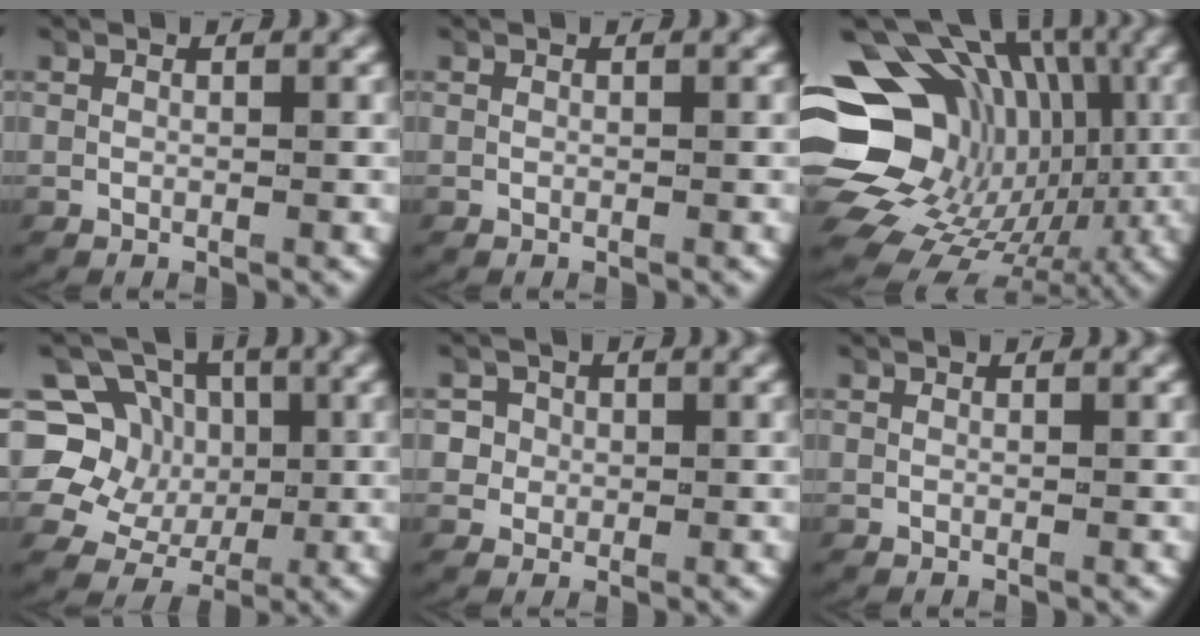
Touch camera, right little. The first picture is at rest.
{"total": 0.0}
{"total": 19.8, "force": [-0.2, 16.0, 11.7], "torque": [-0.226, -0.056, 0.010]}
{"total": 11.4, "force": [0.6, 10.4, 4.7], "torque": [-0.104, -0.035, 0.012]}
{"total": 4.6, "force": [0.2, 4.4, 1.4], "torque": [-0.039, -0.008, 0.000]}
{"total": 0.0}